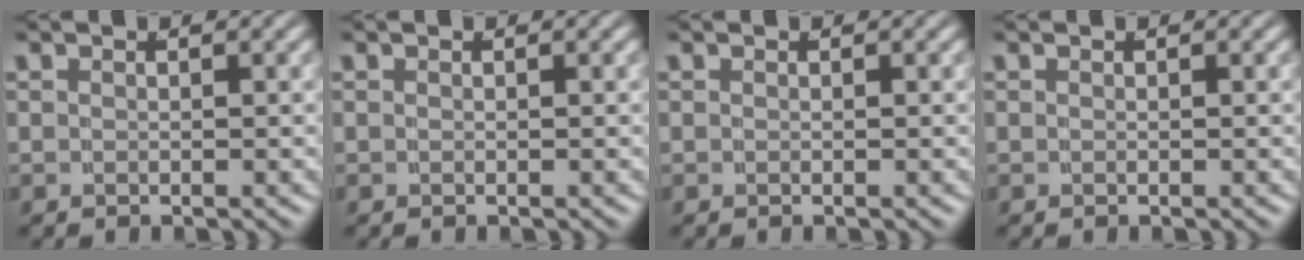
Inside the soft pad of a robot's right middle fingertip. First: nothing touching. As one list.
[{"total": 0.0}, {"total": 0.0}, {"total": 0.0}]